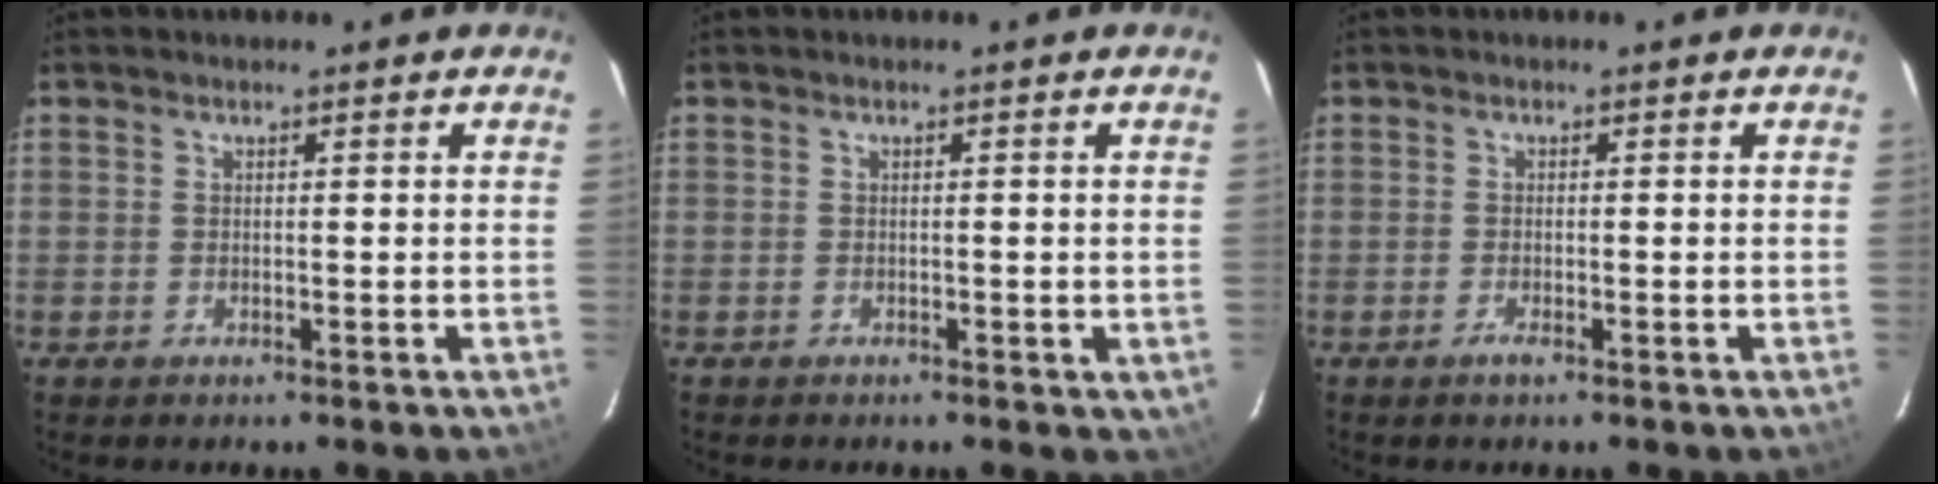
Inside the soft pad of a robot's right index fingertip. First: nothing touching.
{"total": 1.1, "force": [-0.5, 0.9, 0.4], "torque": [-0.005, -0.003, -0.004]}
{"total": 1.2, "force": [-0.2, 0.4, 1.1], "torque": [-0.024, -0.003, -0.002]}